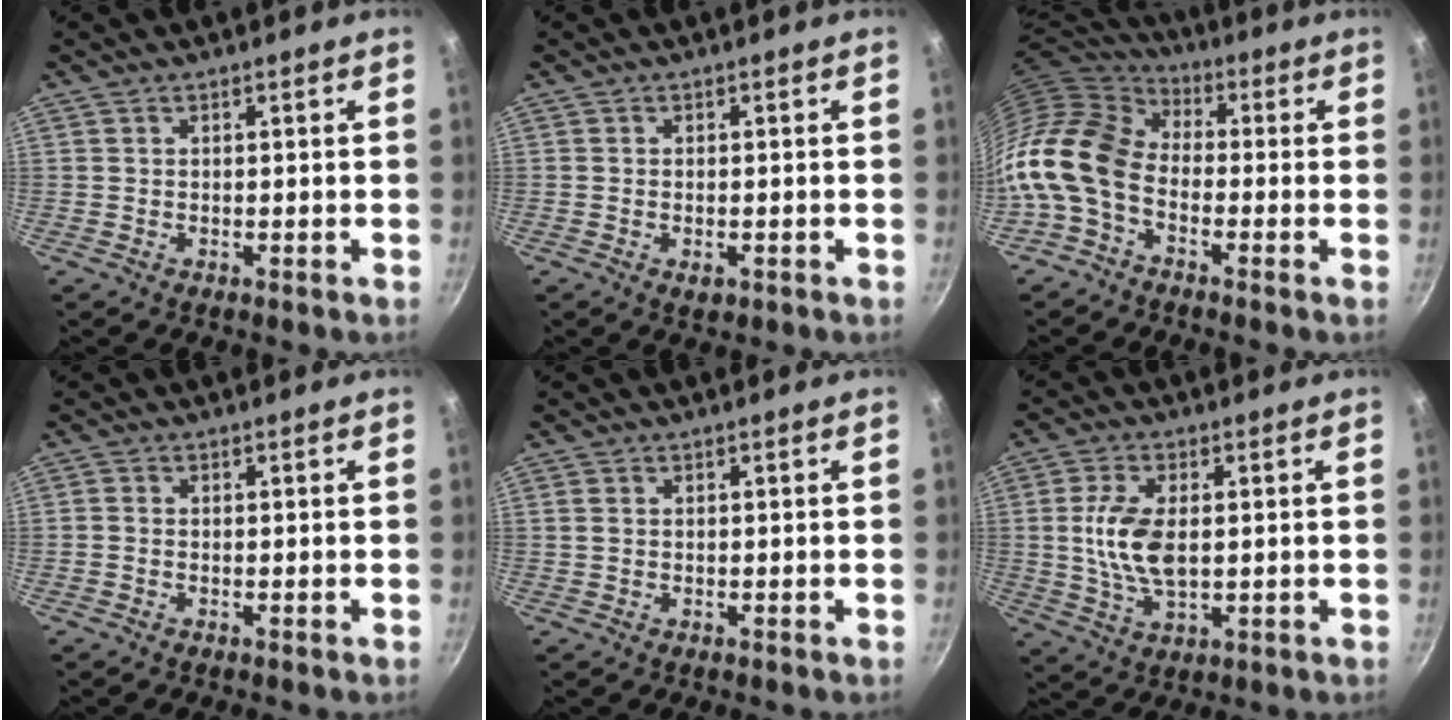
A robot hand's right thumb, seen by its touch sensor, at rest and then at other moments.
{"total": 2.3, "force": [-0.5, 1.3, 1.8], "torque": [-0.027, -0.006, -0.006]}
{"total": 15.8, "force": [-3.8, 10.4, 11.2], "torque": [-0.205, 0.045, -0.104]}
{"total": 0.6, "force": [-0.3, 0.4, 0.3], "torque": [-0.004, 0.002, -0.009]}
{"total": 0.9, "force": [0.2, 0.6, 0.5], "torque": [-0.010, 0.002, 0.004]}
{"total": 9.7, "force": [0.7, 5.1, 8.2], "torque": [-0.162, -0.002, 0.015]}